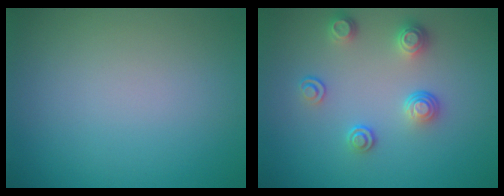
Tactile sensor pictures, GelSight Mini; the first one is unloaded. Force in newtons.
{"total": 2.9, "press": 2.6, "slide": 1.4}